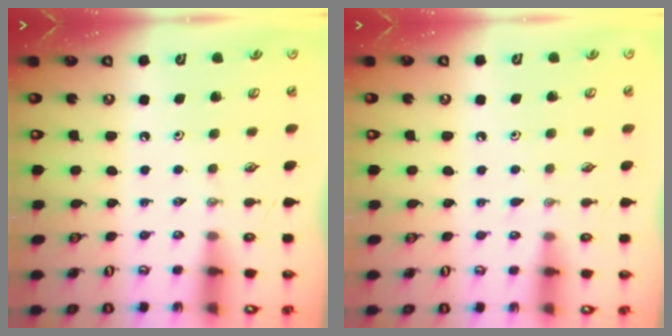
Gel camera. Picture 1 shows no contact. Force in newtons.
{"total": 3.0, "press": 2.9, "slide": 0.4}